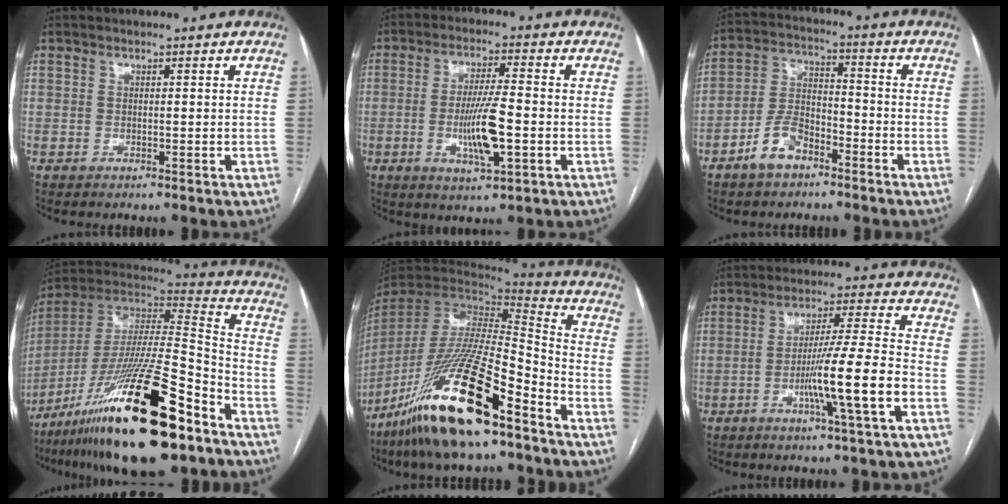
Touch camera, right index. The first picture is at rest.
{"total": 8.8, "force": [-2.0, 1.3, 8.5], "torque": [-0.159, -0.006, -0.035]}
{"total": 7.7, "force": [-4.9, 3.8, 4.6], "torque": [-0.104, 0.016, -0.093]}
{"total": 30.1, "force": [-18.3, 5.2, 23.3], "torque": [-0.406, -0.027, -0.315]}
{"total": 24.5, "force": [-16.0, 4.0, 18.2], "torque": [-0.360, -0.052, -0.293]}
{"total": 11.6, "force": [-4.1, -1.2, 10.8], "torque": [-0.187, -0.002, -0.071]}